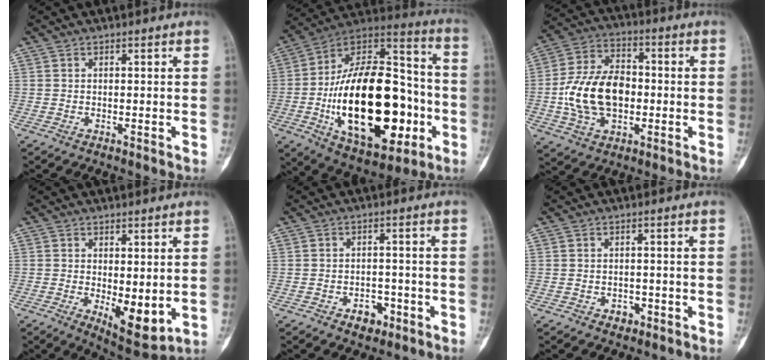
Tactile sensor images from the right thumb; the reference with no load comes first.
{"total": 35.4, "force": [-7.1, 18.2, 29.5], "torque": [-0.501, 0.019, -0.103]}
{"total": 15.7, "force": [-1.6, 10.4, 11.7], "torque": [-0.206, 0.025, -0.026]}
{"total": 8.2, "force": [-0.9, 3.5, 7.4], "torque": [-0.097, -0.024, -0.002]}
{"total": 4.1, "force": [-2.1, 2.8, 2.2], "torque": [-0.012, 0.016, -0.027]}
{"total": 2.0, "force": [-0.9, 1.6, 0.9], "torque": [-0.003, 0.005, -0.008]}